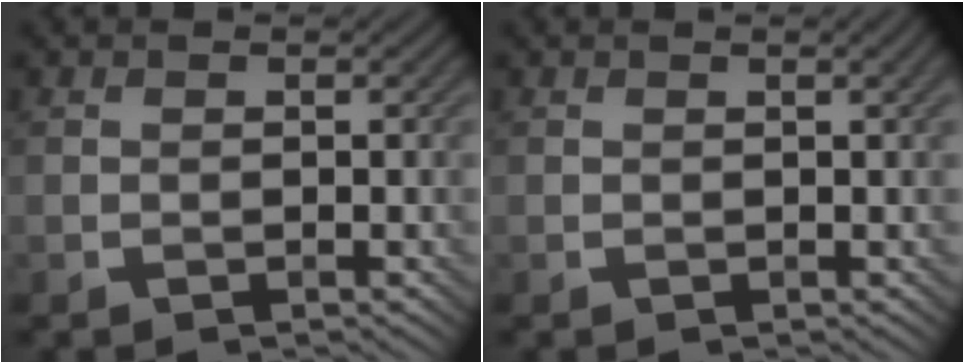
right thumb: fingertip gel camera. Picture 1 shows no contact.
{"total": 1.2, "force": [0.4, 0.1, 1.1], "torque": [-0.017, 0.005, 0.006]}